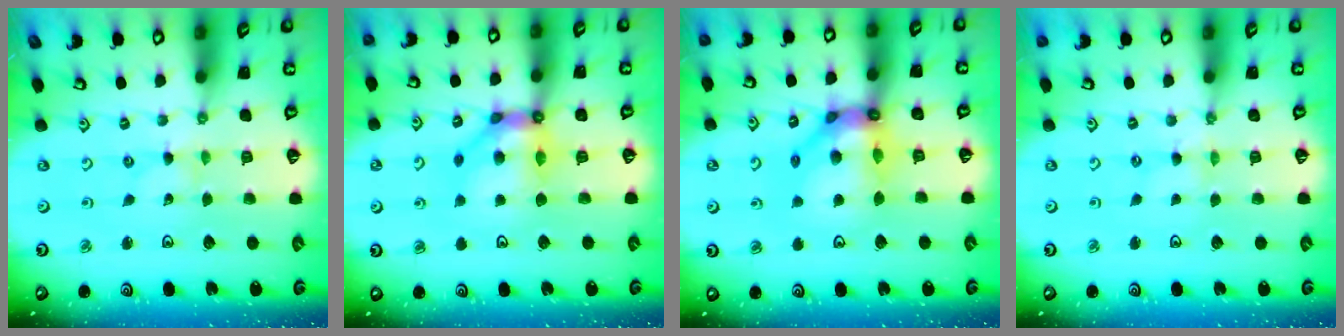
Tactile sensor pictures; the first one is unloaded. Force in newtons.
{"total": 11.5, "press": 11.4, "slide": 1.6}
{"total": 14.9, "press": 14.7, "slide": 1.9}
{"total": 0.0}